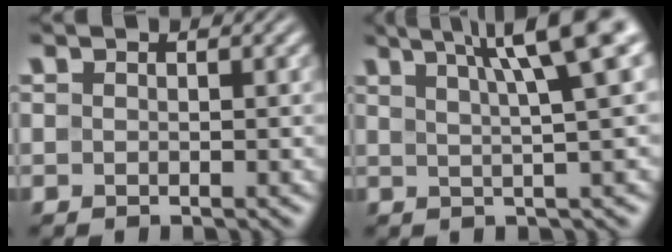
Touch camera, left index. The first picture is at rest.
{"total": 8.2, "force": [4.0, 1.3, 7.1], "torque": [-0.065, 0.031, 0.052]}